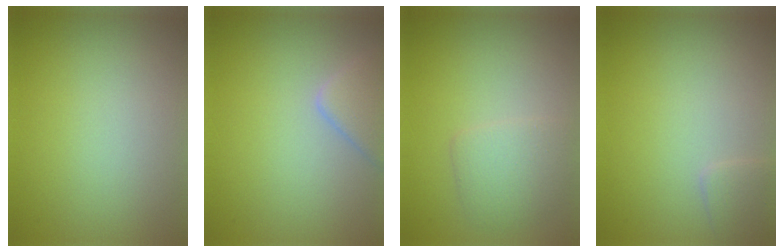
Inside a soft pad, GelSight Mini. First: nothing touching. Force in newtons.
{"total": 2.8, "press": 2.8, "slide": 0.1}
{"total": 2.6, "press": 2.6, "slide": 0.1}
{"total": 1.3, "press": 1.3, "slide": 0.1}